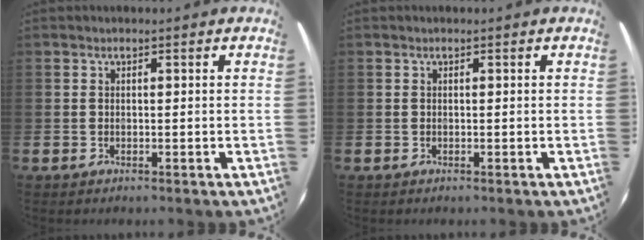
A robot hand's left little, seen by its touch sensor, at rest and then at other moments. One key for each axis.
{"total": 0.0}